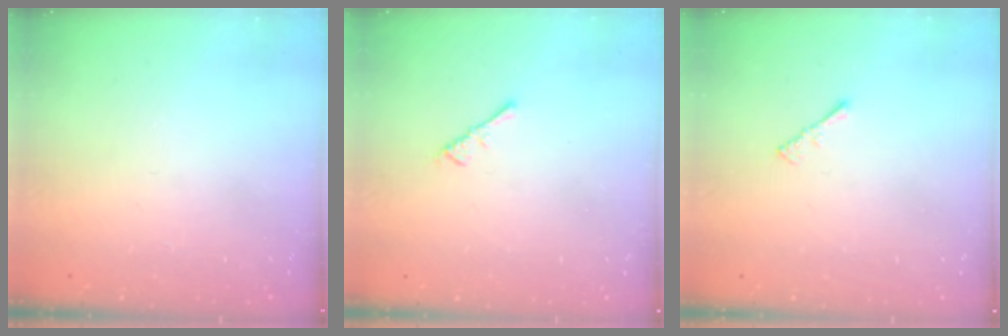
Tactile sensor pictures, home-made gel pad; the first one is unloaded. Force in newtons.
{"total": 2.2, "press": 2.1, "slide": 0.5}
{"total": 1.5, "press": 1.4, "slide": 0.4}